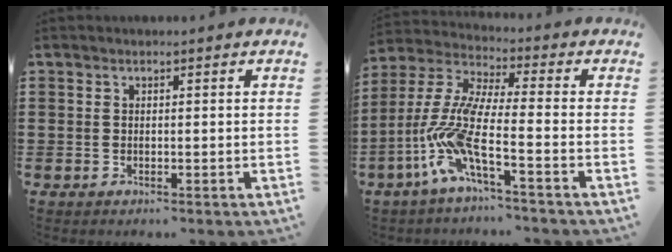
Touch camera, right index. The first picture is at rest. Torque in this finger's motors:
{"motor_torque": [2.14, 0.00, 1.05, 0.21]}